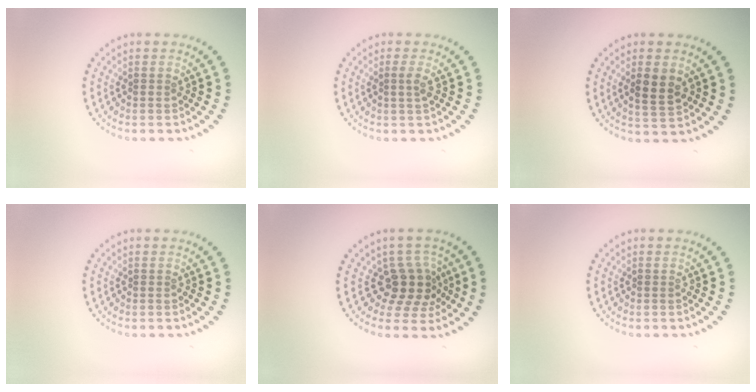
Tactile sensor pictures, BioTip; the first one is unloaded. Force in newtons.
{"total": 1.1, "press": 0.9, "slide": 0.7}
{"total": 2.9, "press": 2.8, "slide": 0.4}
{"total": 0.0}
{"total": 3.6, "press": 2.7, "slide": 2.4}
{"total": 0.0}